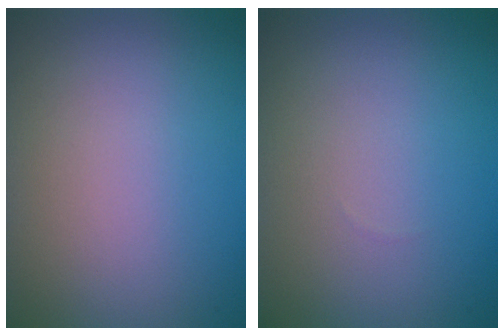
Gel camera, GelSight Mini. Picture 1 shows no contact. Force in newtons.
{"total": 0.0}